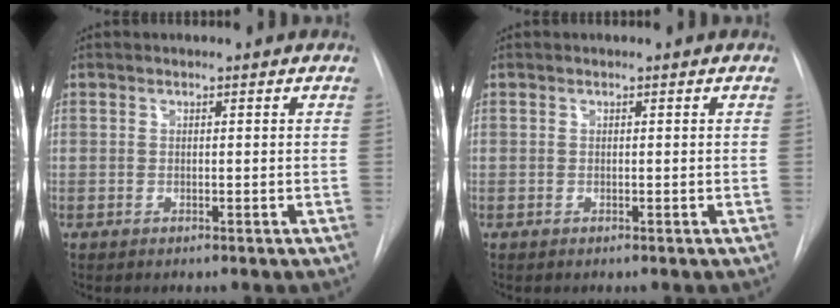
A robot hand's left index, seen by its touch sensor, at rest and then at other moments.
{"total": 0.0}